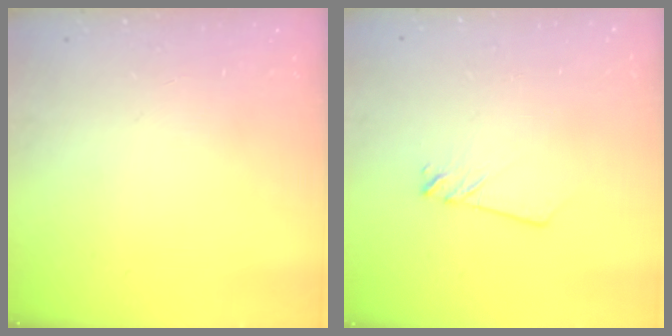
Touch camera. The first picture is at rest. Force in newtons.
{"total": 2.0, "press": 2.0, "slide": 0.1}